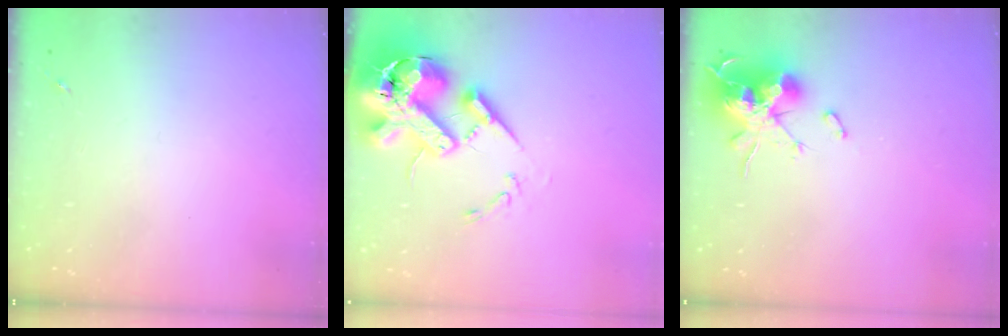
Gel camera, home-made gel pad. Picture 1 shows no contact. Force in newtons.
{"total": 20.8, "press": 20.5, "slide": 3.5}
{"total": 16.4, "press": 16.4, "slide": 0.1}